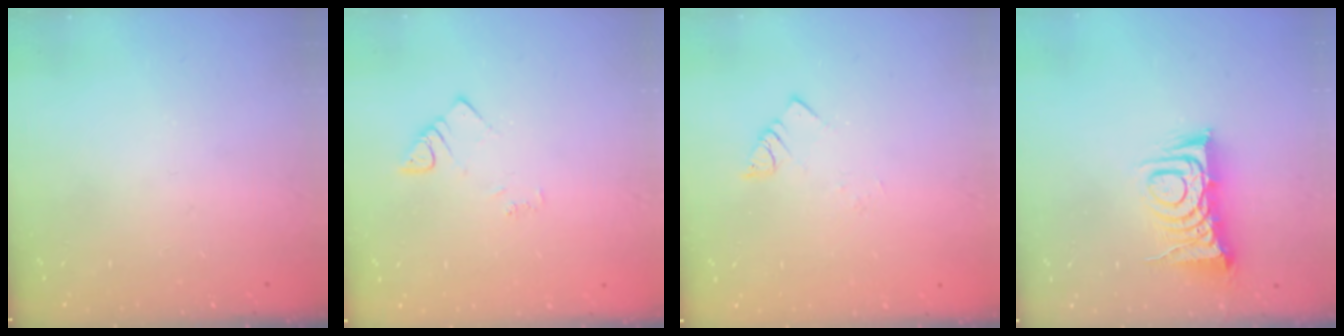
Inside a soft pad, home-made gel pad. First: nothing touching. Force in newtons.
{"total": 3.0, "press": 3.0, "slide": 0.6}
{"total": 2.8, "press": 2.8, "slide": 0.3}
{"total": 9.8, "press": 9.8, "slide": 1.1}